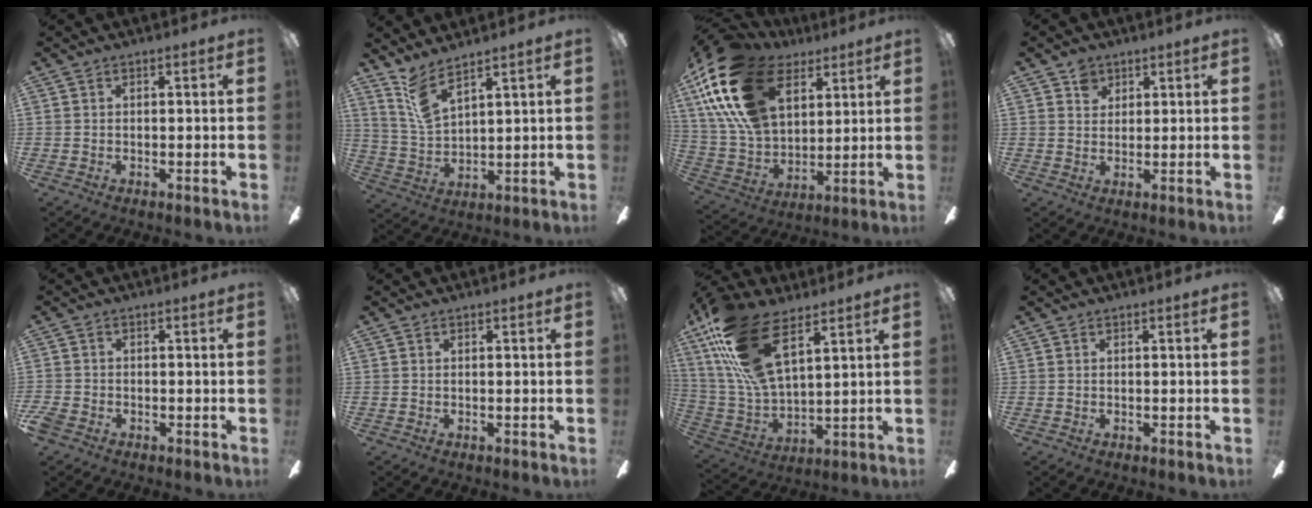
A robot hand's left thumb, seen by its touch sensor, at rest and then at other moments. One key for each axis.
{"total": 8.3, "fx": 6.5, "fy": 2.3, "fz": 4.6, "tx": -0.109, "ty": -0.030, "tz": 0.122}
{"total": 25.3, "fx": 12.0, "fy": 15.4, "fz": 16.2, "tx": -0.352, "ty": -0.038, "tz": 0.216}
{"total": 4.2, "fx": 2.6, "fy": 3.1, "fz": 1.0, "tx": -0.005, "ty": -0.003, "tz": 0.045}
{"total": 2.5, "fx": -1.7, "fy": 1.6, "fz": 1.0, "tx": -0.029, "ty": 0.005, "tz": -0.035}
{"total": 0.0}
{"total": 21.9, "fx": 12.2, "fy": 9.6, "fz": 15.5, "tx": -0.336, "ty": -0.046, "tz": 0.215}
{"total": 0.0}